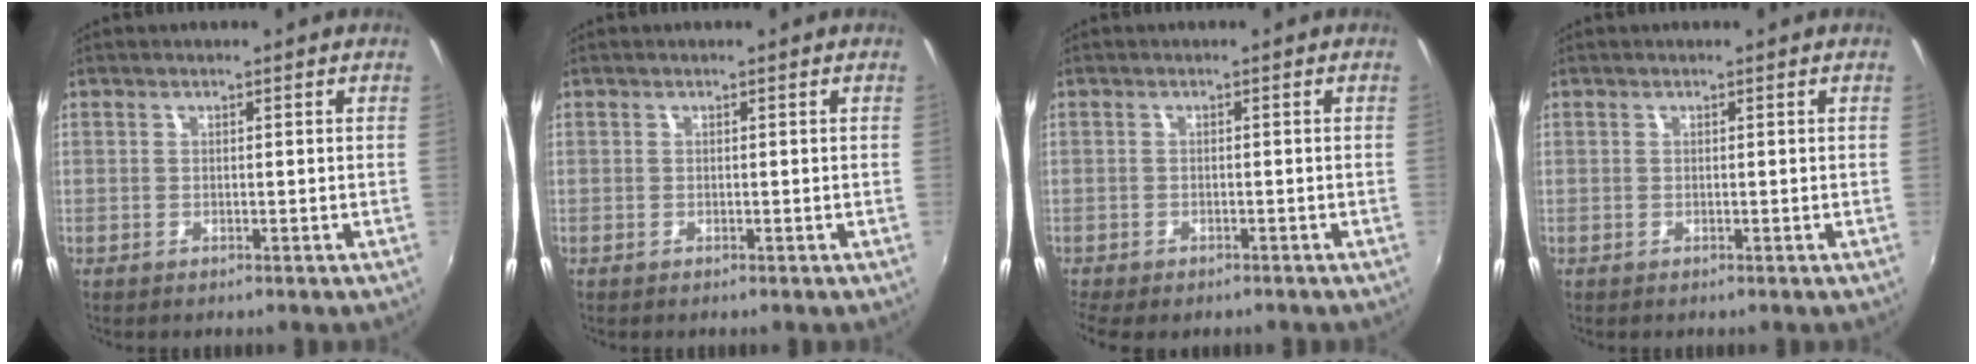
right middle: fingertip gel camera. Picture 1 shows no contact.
{"total": 0.0}
{"total": 4.4, "force": [-3.3, 1.7, 2.4], "torque": [-0.060, -0.029, -0.052]}
{"total": 0.0}